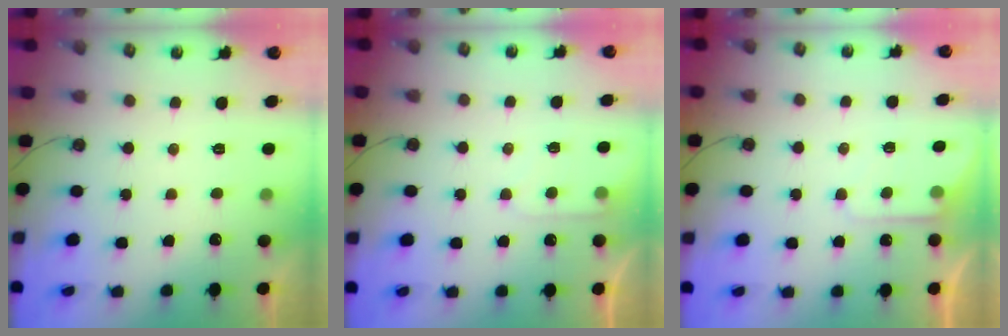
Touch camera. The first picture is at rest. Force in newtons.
{"total": 5.4, "press": 5.4, "slide": 0.8}
{"total": 6.0, "press": 6.0, "slide": 0.7}